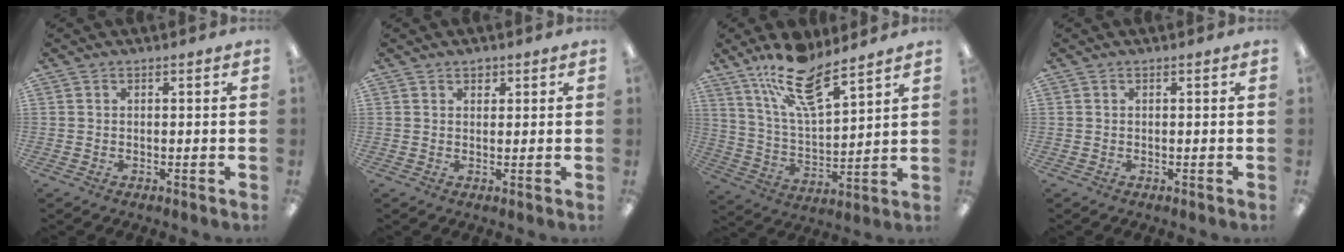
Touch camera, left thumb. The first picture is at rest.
{"total": 1.6, "force": [1.2, 1.0, 0.5], "torque": [0.006, -0.006, 0.019]}
{"total": 15.5, "force": [11.3, 4.9, 9.4], "torque": [-0.177, -0.052, 0.197]}
{"total": 0.0}